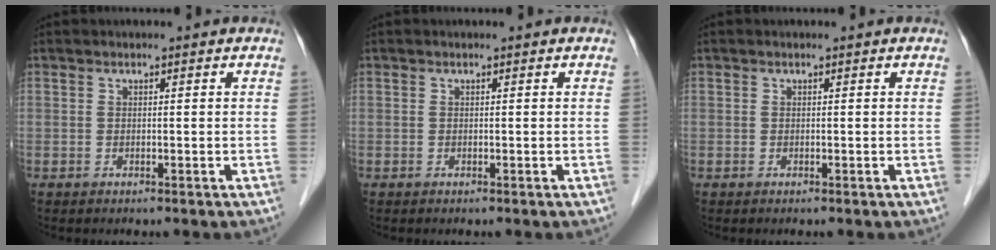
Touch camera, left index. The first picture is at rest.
{"total": 0.0}
{"total": 0.0}